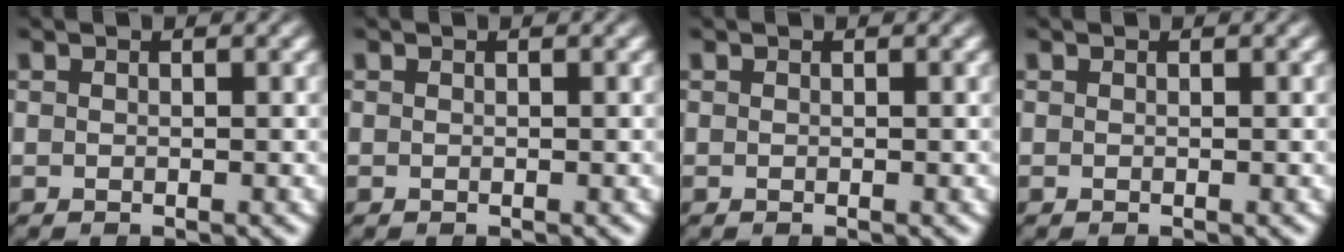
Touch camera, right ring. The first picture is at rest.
{"total": 0.0}
{"total": 0.0}
{"total": 0.0}